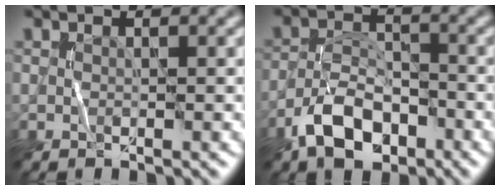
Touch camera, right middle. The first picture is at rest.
{"total": 5.7, "force": [-3.6, 3.1, 3.2], "torque": [-0.052, 0.007, -0.071]}